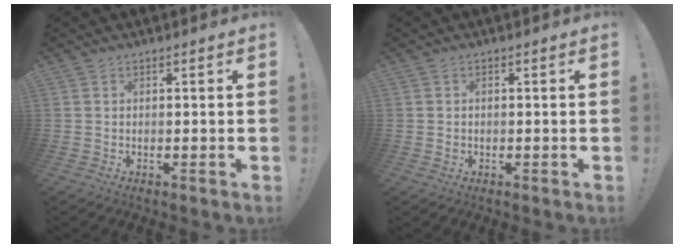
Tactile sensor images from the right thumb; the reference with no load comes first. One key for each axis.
{"total": 1.0, "fx": -0.2, "fy": 0.8, "fz": 0.5, "tx": 0.000, "ty": 0.000, "tz": -0.006}